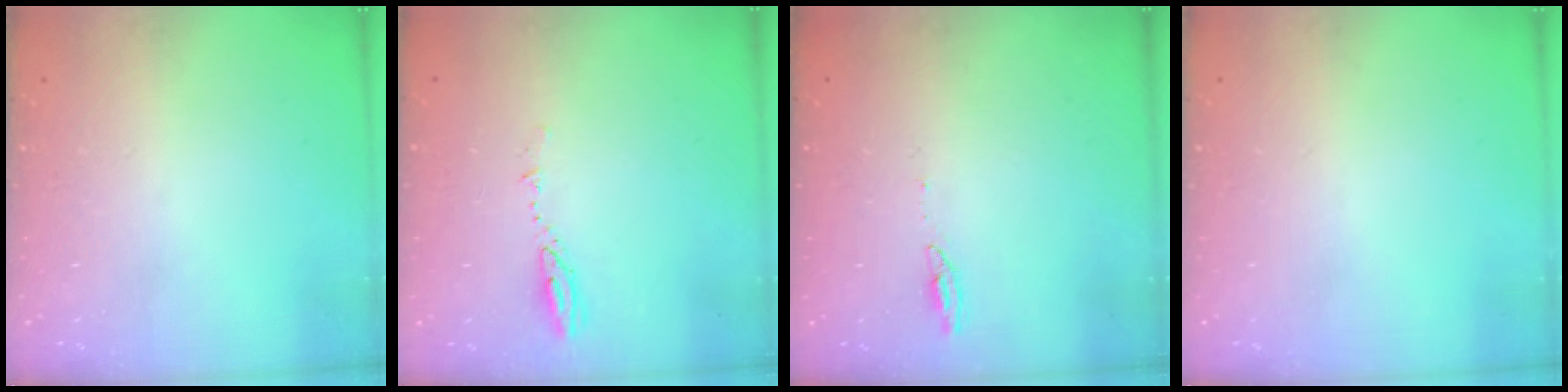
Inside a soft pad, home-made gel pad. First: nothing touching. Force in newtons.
{"total": 3.5, "press": 3.4, "slide": 0.3}
{"total": 3.5, "press": 3.5, "slide": 0.3}
{"total": 0.0}